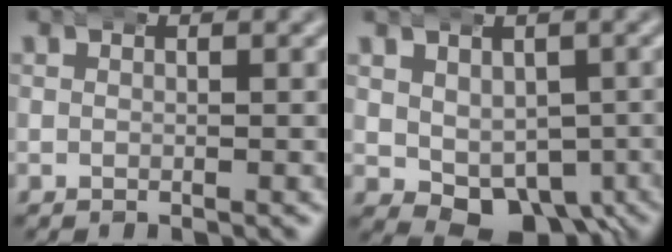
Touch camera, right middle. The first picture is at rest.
{"total": 7.2, "force": [-3.5, 4.5, 4.4], "torque": [-0.072, -0.038, -0.037]}